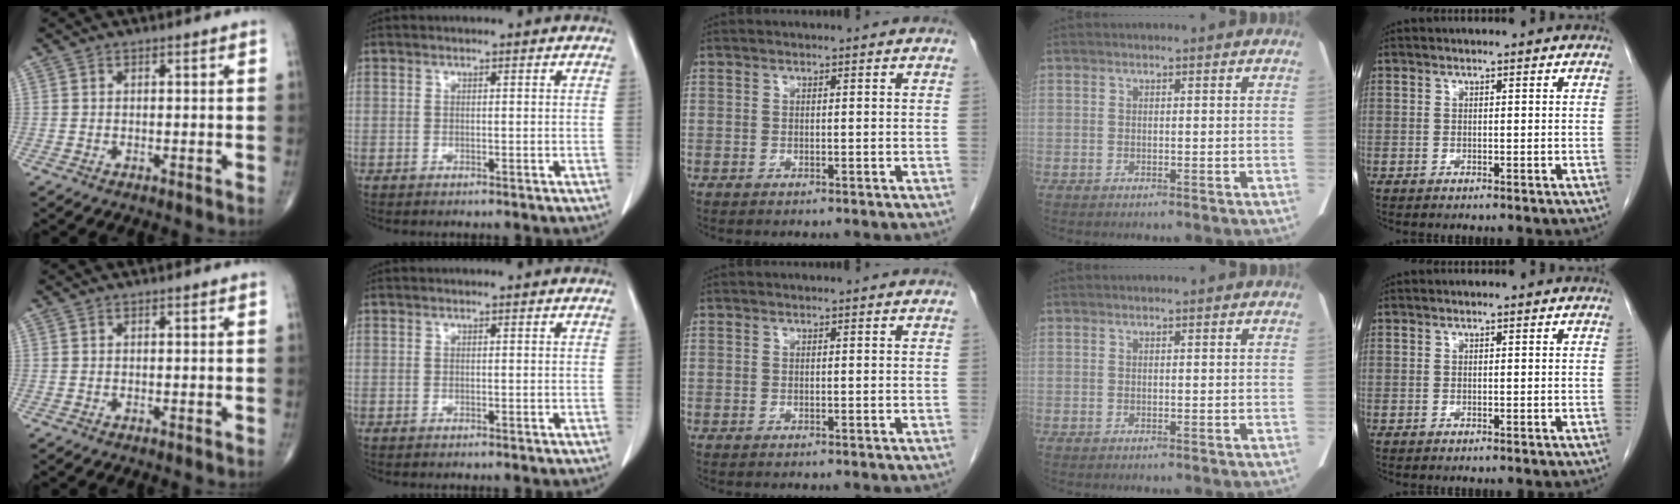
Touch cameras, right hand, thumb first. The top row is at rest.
{}